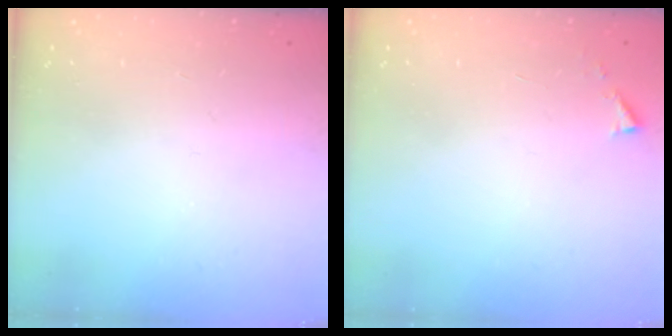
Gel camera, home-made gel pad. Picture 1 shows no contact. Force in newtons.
{"total": 2.9, "press": 2.9, "slide": 0.4}